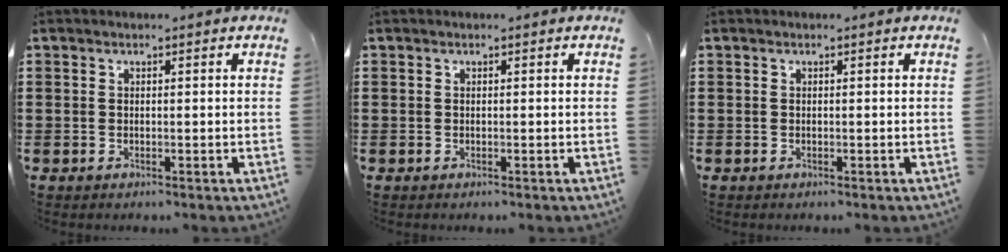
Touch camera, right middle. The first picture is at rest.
{"total": 0.0}
{"total": 0.0}